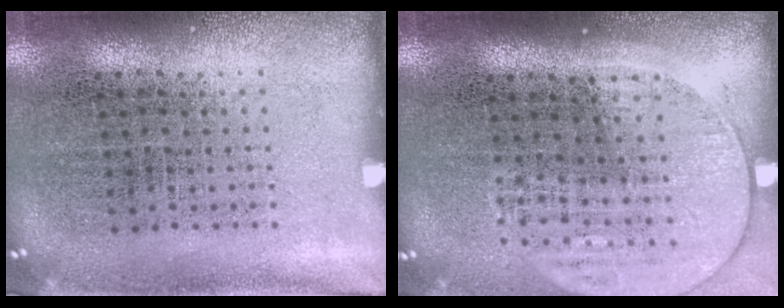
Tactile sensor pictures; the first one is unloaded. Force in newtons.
{"total": 1.6, "press": 1.5, "slide": 0.7}